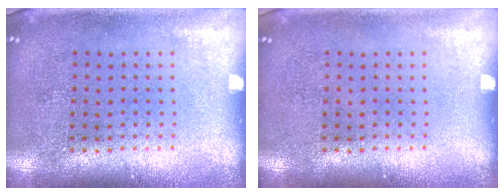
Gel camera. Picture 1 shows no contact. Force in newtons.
{"total": 0.0}